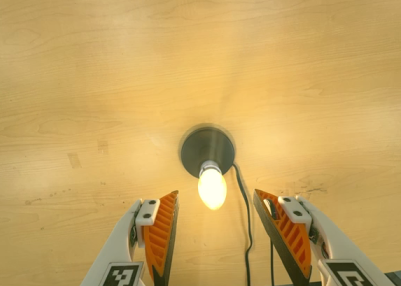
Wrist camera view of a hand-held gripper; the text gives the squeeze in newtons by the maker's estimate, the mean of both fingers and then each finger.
{"total": 0.0}